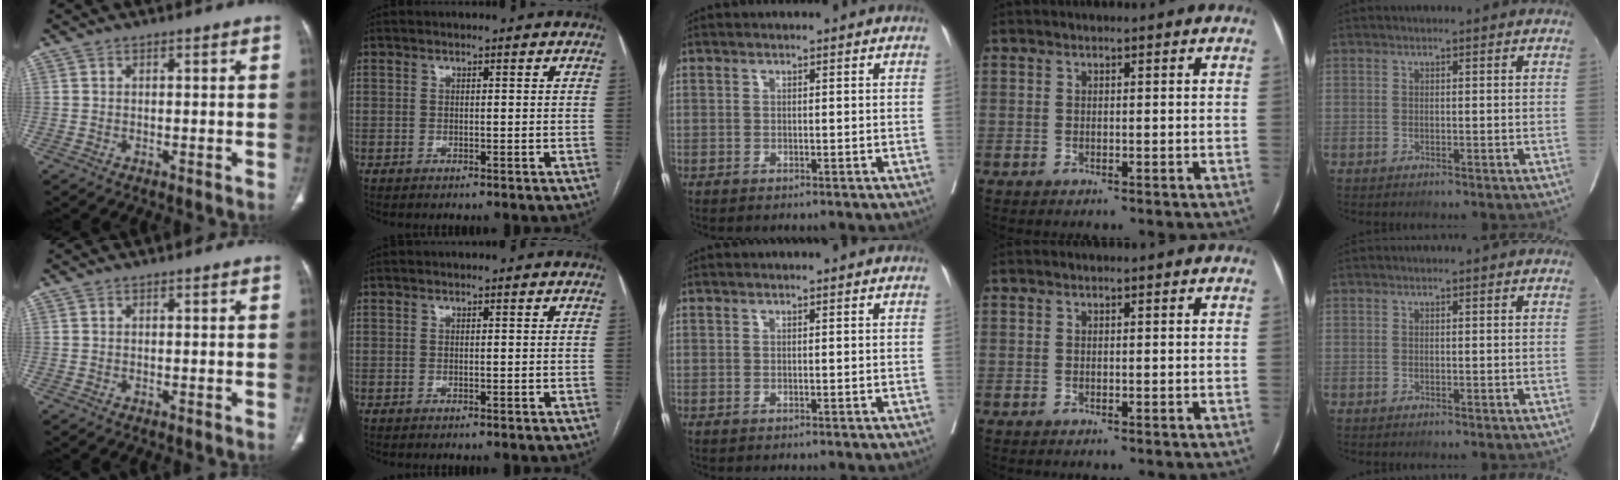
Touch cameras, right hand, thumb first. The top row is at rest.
{}